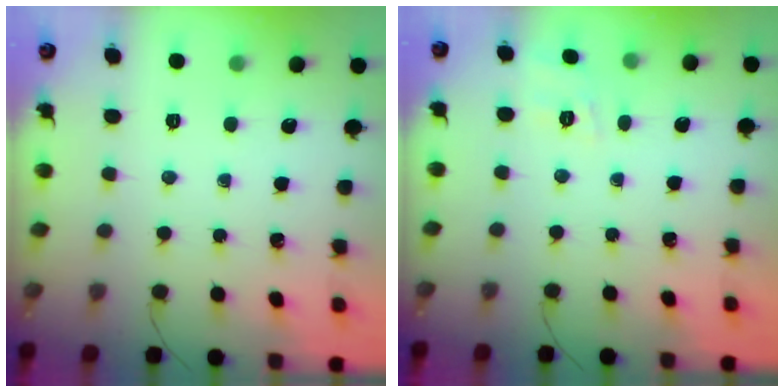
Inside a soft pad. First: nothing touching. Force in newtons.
{"total": 3.6, "press": 3.2, "slide": 1.7}